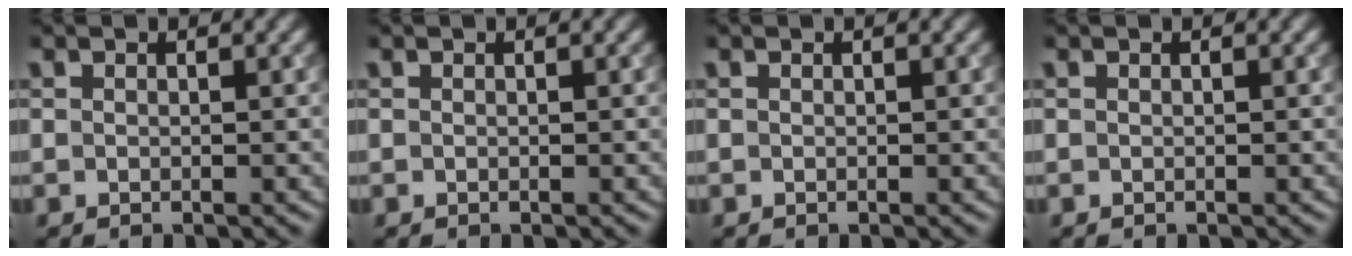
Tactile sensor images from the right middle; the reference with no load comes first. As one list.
[{"total": 0.0}, {"total": 0.0}, {"total": 0.0}]